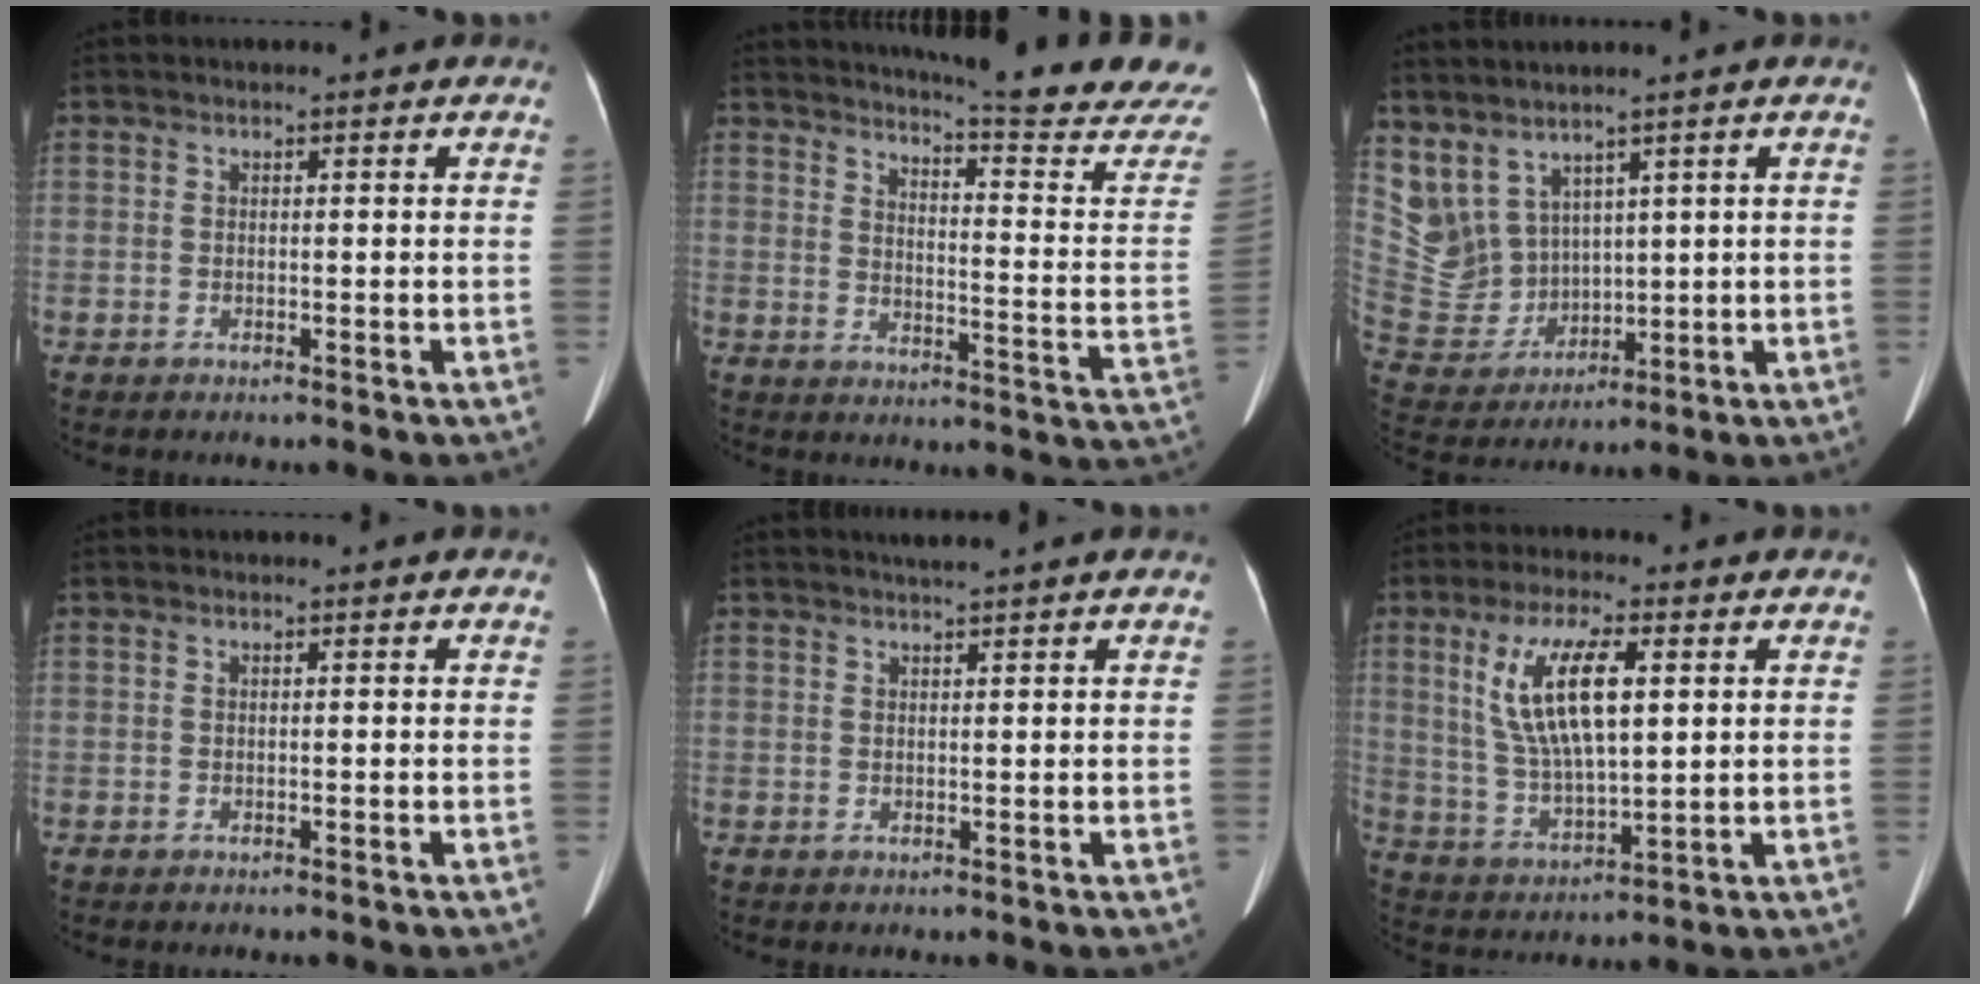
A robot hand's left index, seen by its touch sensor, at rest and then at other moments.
{"total": 20.1, "force": [18.6, -1.1, 7.5], "torque": [-0.117, -0.120, 0.217]}
{"total": 10.3, "force": [7.1, 7.0, 2.8], "torque": [-0.091, 0.012, 0.177]}
{"total": 0.0}
{"total": 2.1, "force": [1.8, -0.7, 0.9], "torque": [-0.009, 0.004, 0.033]}
{"total": 11.5, "force": [3.3, 3.1, 10.6], "torque": [-0.221, 0.000, 0.068]}